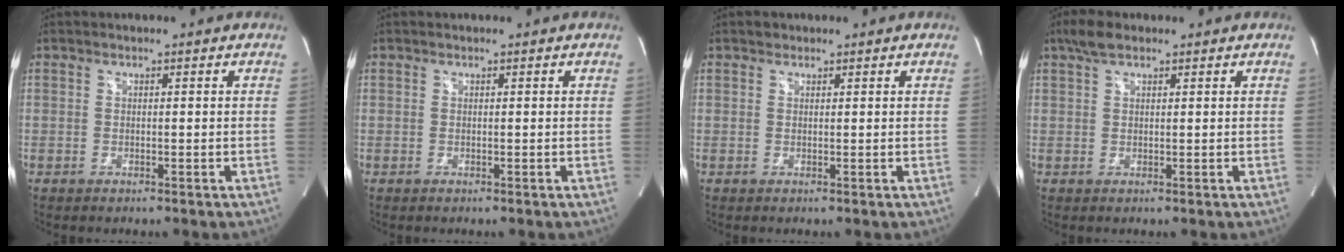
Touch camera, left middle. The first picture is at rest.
{"total": 0.0}
{"total": 0.9, "force": [0.6, 0.6, 0.1], "torque": [-0.002, 0.003, 0.008]}
{"total": 3.3, "force": [2.3, 1.2, 2.0], "torque": [-0.049, 0.017, 0.046]}